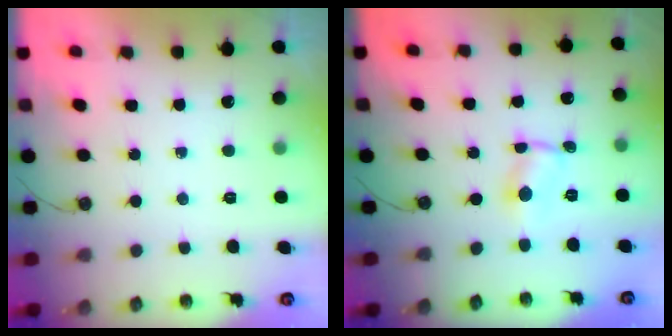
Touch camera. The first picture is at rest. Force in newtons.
{"total": 1.0, "press": 1.0, "slide": 0.1}